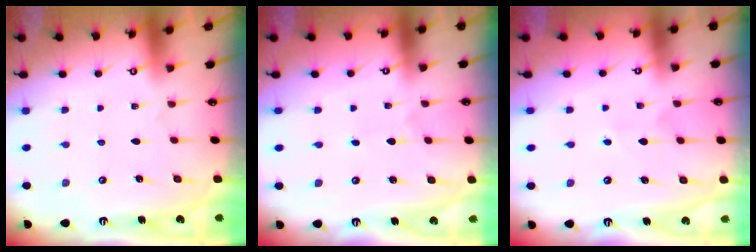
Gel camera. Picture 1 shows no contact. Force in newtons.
{"total": 0.5, "press": 0.5, "slide": 0.1}
{"total": 4.3, "press": 4.3, "slide": 0.5}